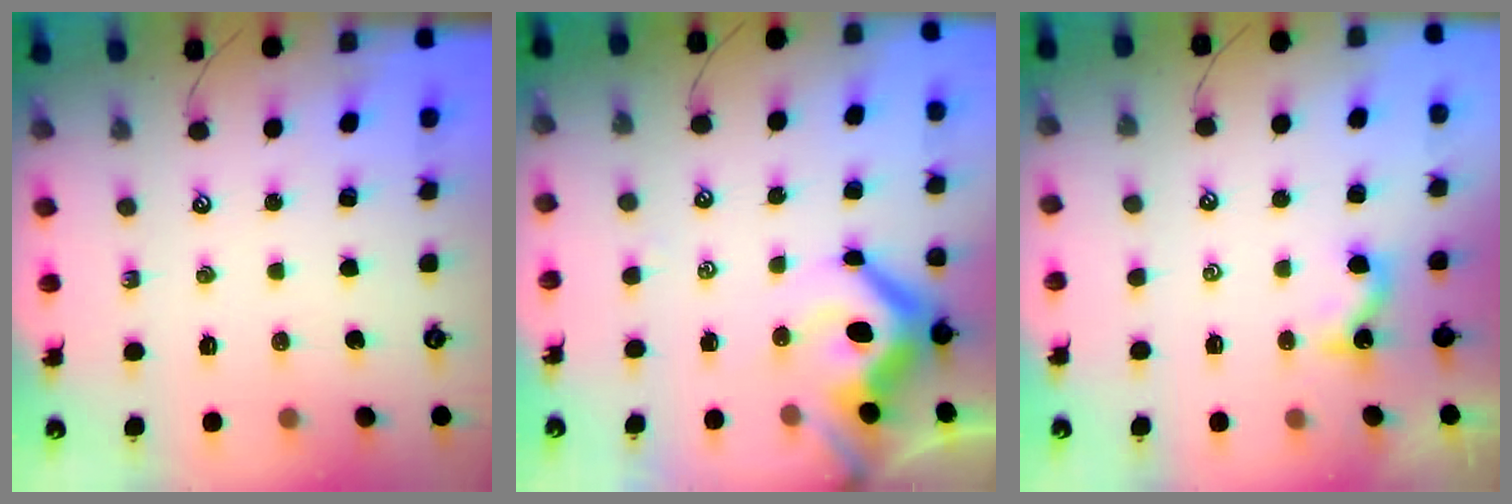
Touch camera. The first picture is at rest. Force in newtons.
{"total": 11.1, "press": 10.9, "slide": 2.1}
{"total": 1.7, "press": 1.7, "slide": 0.2}